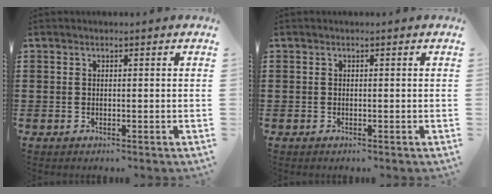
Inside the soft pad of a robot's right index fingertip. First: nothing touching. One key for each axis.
{"total": 0.0}